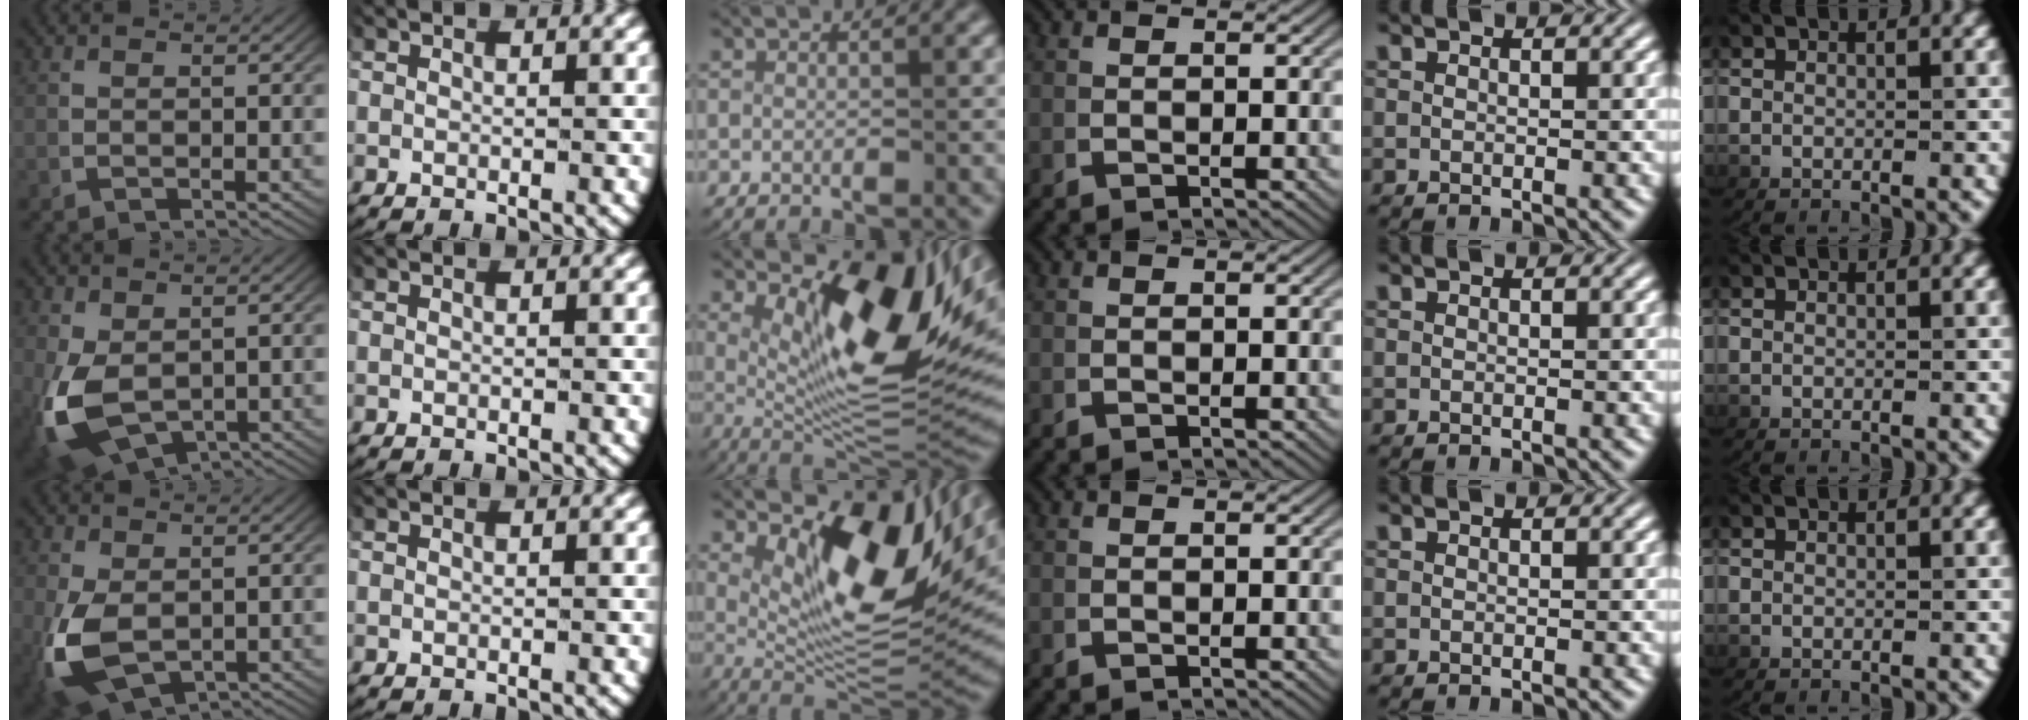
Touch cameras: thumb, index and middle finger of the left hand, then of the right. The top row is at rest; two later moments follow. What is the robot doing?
{"motion": "lift_and_place", "object": "fork"}